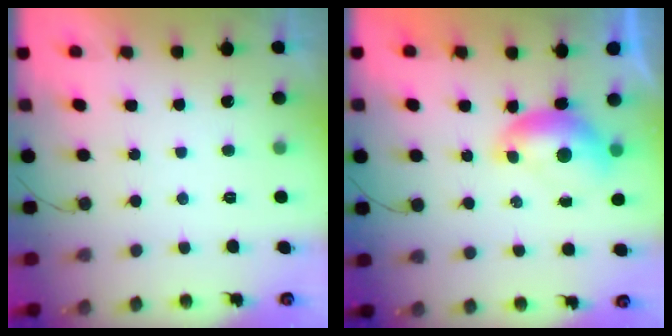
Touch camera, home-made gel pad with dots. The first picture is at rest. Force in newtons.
{"total": 7.2, "press": 7.2, "slide": 0.7}